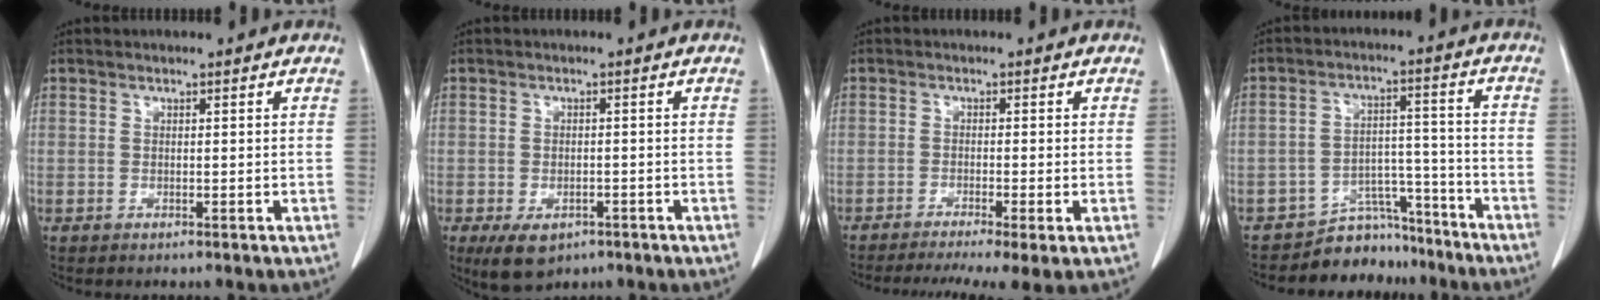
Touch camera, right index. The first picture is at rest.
{"total": 5.4, "force": [-3.3, 3.0, 3.0], "torque": [-0.054, -0.007, -0.044]}
{"total": 8.3, "force": [-5.8, 0.7, 5.9], "torque": [-0.093, -0.012, -0.093]}
{"total": 7.9, "force": [-7.2, 3.3, -0.1], "torque": [0.015, 0.056, -0.113]}